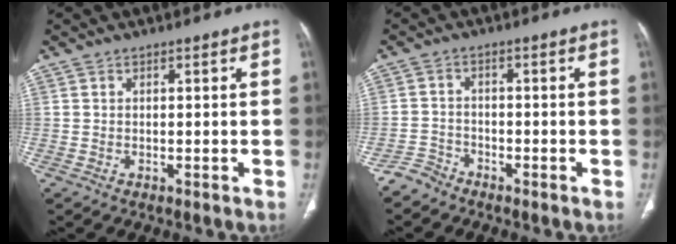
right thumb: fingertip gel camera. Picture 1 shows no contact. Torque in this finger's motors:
{"motor_torque": [0.10, -0.03, -0.16, -0.01, -0.01]}